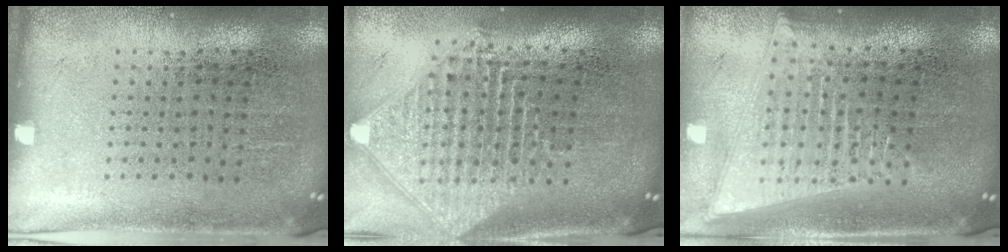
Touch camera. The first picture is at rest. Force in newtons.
{"total": 2.3, "press": 1.8, "slide": 1.5}
{"total": 2.1, "press": 1.8, "slide": 1.0}